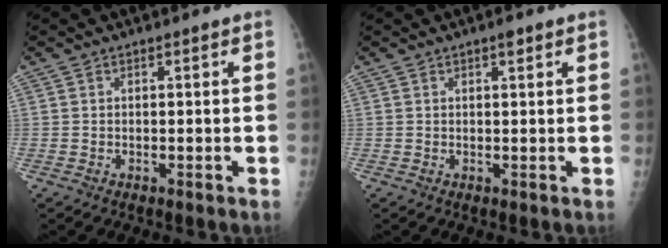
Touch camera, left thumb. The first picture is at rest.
{"total": 1.5, "force": [0.9, 0.5, 1.0], "torque": [-0.011, -0.002, 0.012]}